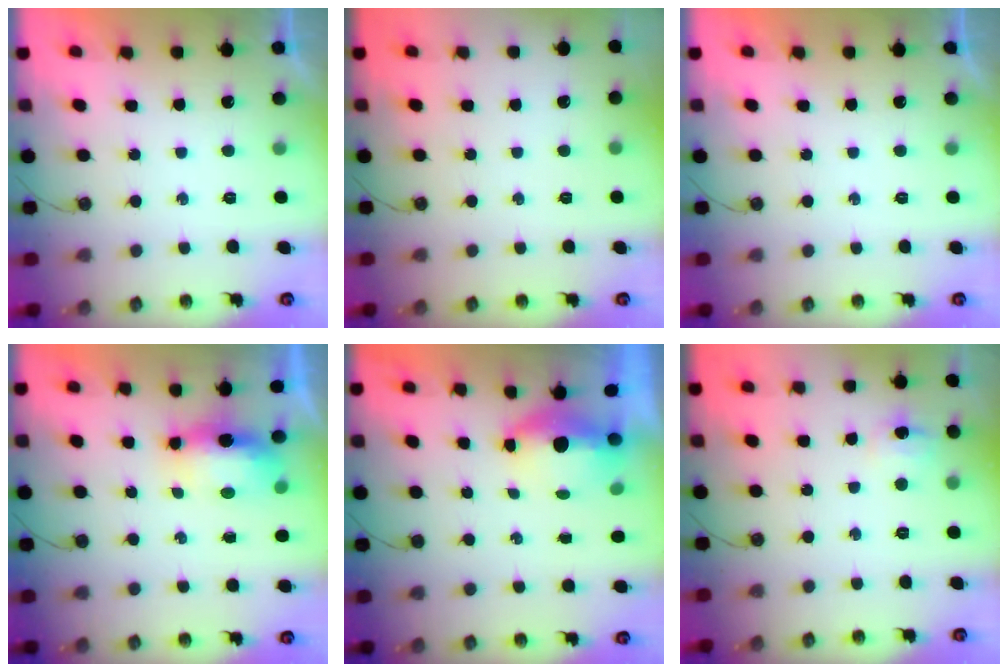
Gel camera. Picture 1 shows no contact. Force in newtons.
{"total": 0.0}
{"total": 0.0}
{"total": 15.1, "press": 9.0, "slide": 12.1}
{"total": 14.0, "press": 6.9, "slide": 12.2}
{"total": 5.5, "press": 5.5, "slide": 0.3}